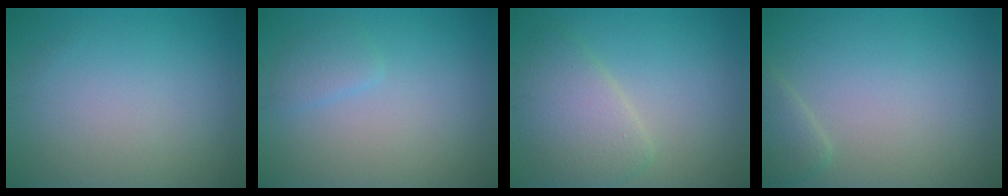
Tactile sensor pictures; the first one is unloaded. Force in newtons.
{"total": 1.4, "press": 1.4, "slide": 0.2}
{"total": 4.3, "press": 4.3, "slide": 0.5}
{"total": 1.6, "press": 1.6, "slide": 0.2}